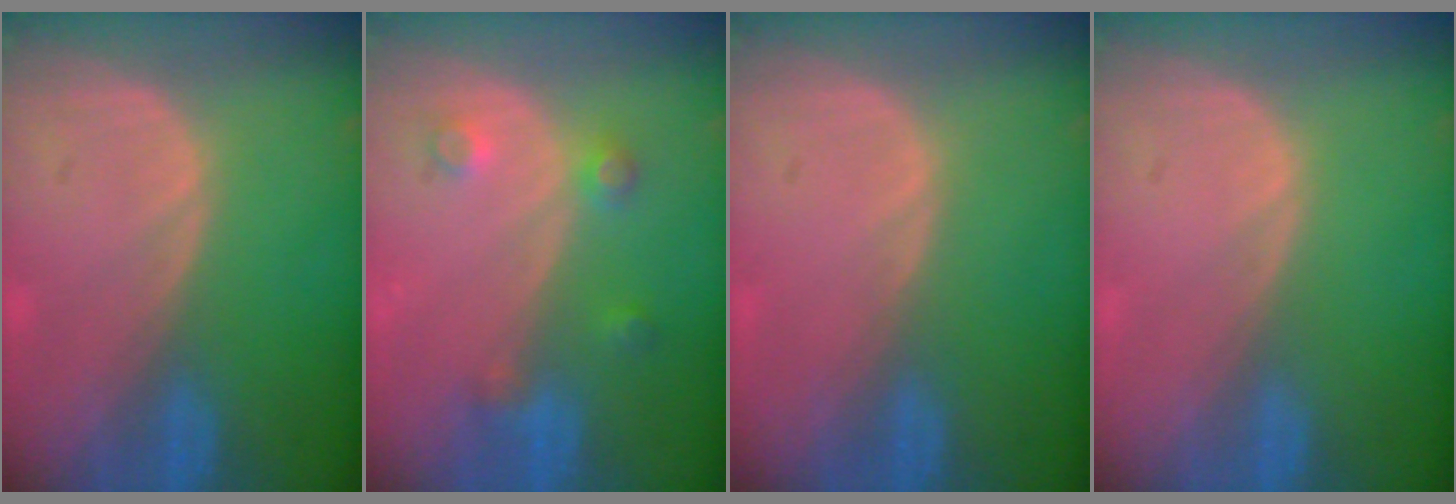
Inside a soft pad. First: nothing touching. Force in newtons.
{"total": 3.6, "press": 3.3, "slide": 1.6}
{"total": 0.0}
{"total": 0.0}